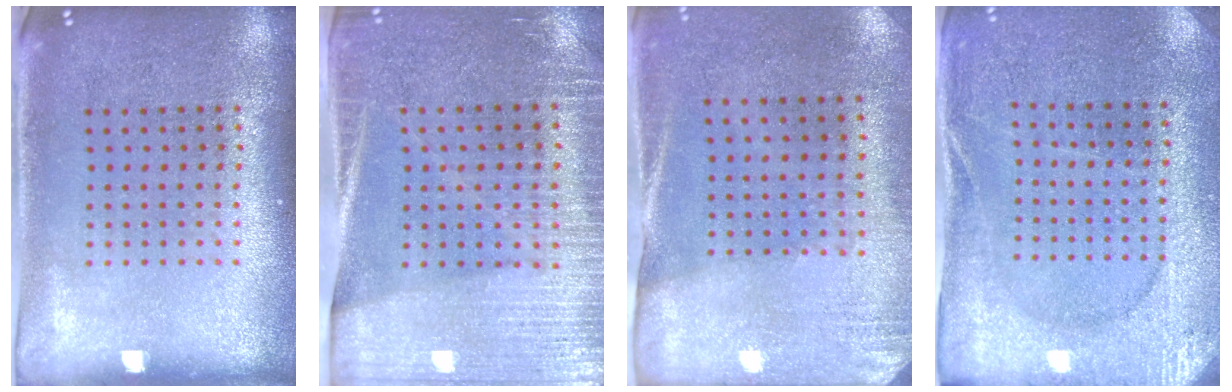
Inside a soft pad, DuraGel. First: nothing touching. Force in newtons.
{"total": 3.4, "press": 3.1, "slide": 1.4}
{"total": 2.6, "press": 2.3, "slide": 1.3}
{"total": 2.7, "press": 2.7, "slide": 0.2}